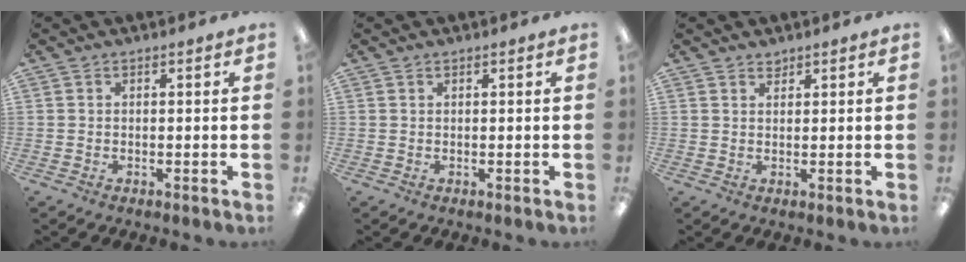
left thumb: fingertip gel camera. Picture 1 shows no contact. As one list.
[{"total": 0.5, "force": [0.5, 0.2, 0.1], "torque": [-0.003, 0.001, 0.008]}, {"total": 1.5, "force": [1.5, 0.5, 0.0], "torque": [0.007, -0.006, 0.027]}]